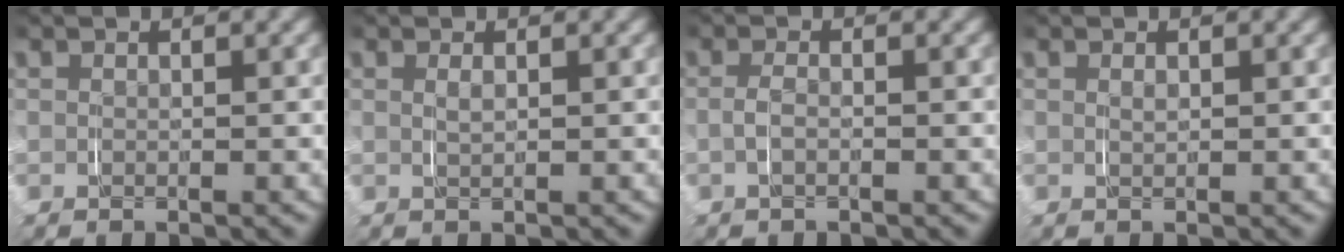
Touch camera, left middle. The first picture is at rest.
{"total": 0.8, "force": [0.4, 0.1, 0.7], "torque": [-0.016, -0.003, 0.010]}
{"total": 1.1, "force": [-0.3, 0.4, 1.0], "torque": [-0.029, -0.001, -0.006]}
{"total": 0.5, "force": [0.3, 0.1, 0.4], "torque": [-0.009, -0.003, 0.007]}